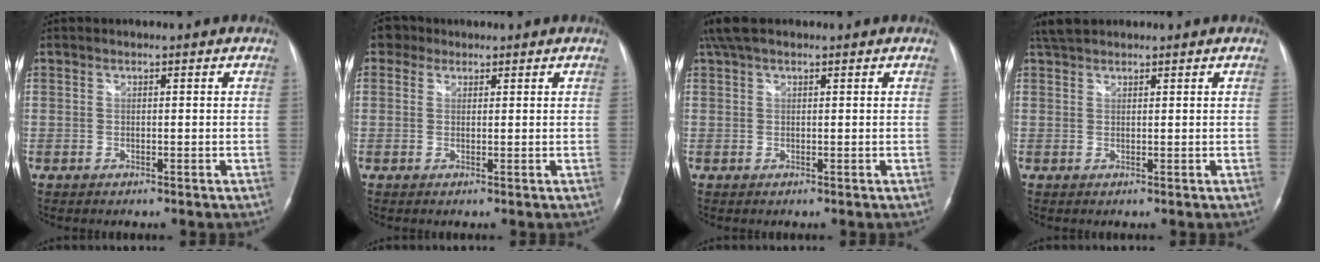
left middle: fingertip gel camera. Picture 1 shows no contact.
{"total": 2.5, "force": [1.4, 2.0, 0.3], "torque": [-0.003, 0.013, 0.020]}
{"total": 4.8, "force": [3.6, 1.5, 2.8], "torque": [-0.061, 0.037, 0.068]}
{"total": 3.5, "force": [3.1, 1.1, 1.2], "torque": [-0.028, 0.021, 0.058]}